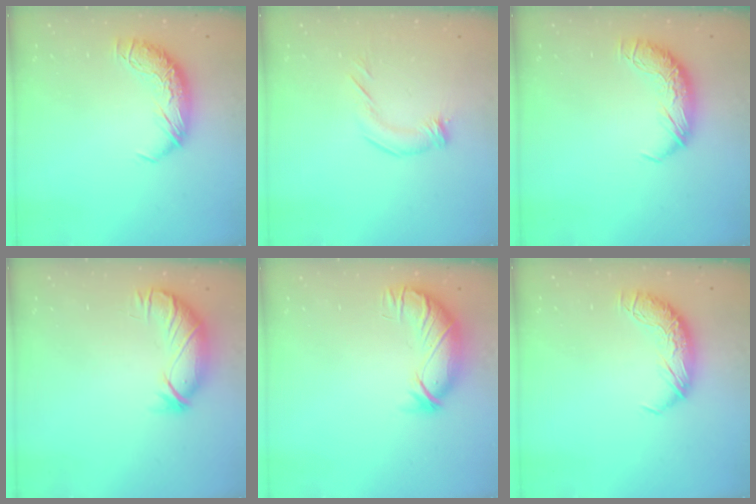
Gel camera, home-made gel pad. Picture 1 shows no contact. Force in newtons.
{"total": 2.4, "press": 2.3, "slide": 0.9}
{"total": 0.0}
{"total": 3.7, "press": 3.1, "slide": 2.0}
{"total": 3.7, "press": 2.5, "slide": 2.8}
{"total": 0.0}